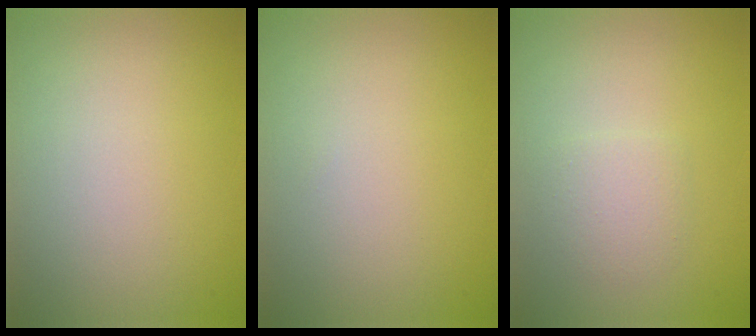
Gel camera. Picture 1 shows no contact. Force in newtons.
{"total": 0.0}
{"total": 1.9, "press": 1.9, "slide": 0.0}